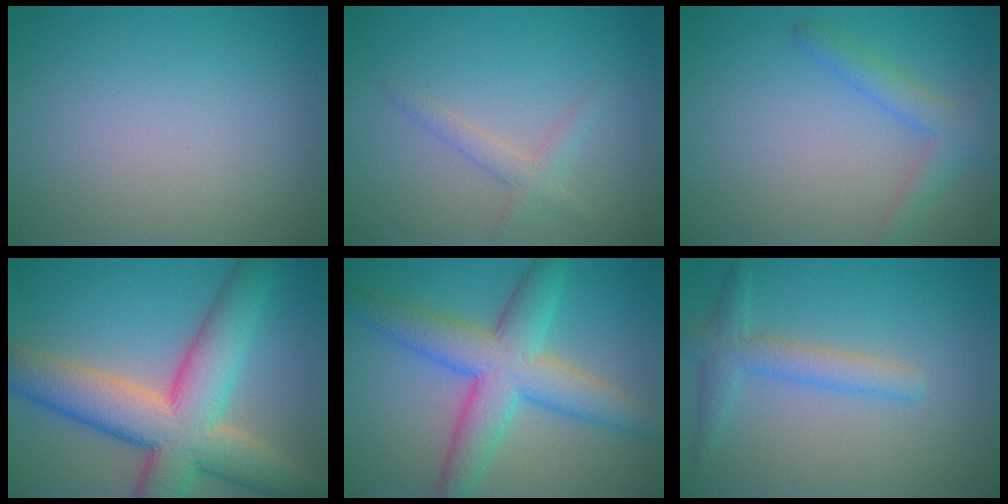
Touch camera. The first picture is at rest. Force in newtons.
{"total": 1.6, "press": 1.6, "slide": 0.1}
{"total": 2.5, "press": 2.5, "slide": 0.2}
{"total": 11.0, "press": 11.0, "slide": 0.6}
{"total": 7.6, "press": 7.6, "slide": 0.1}
{"total": 2.8, "press": 2.8, "slide": 0.1}